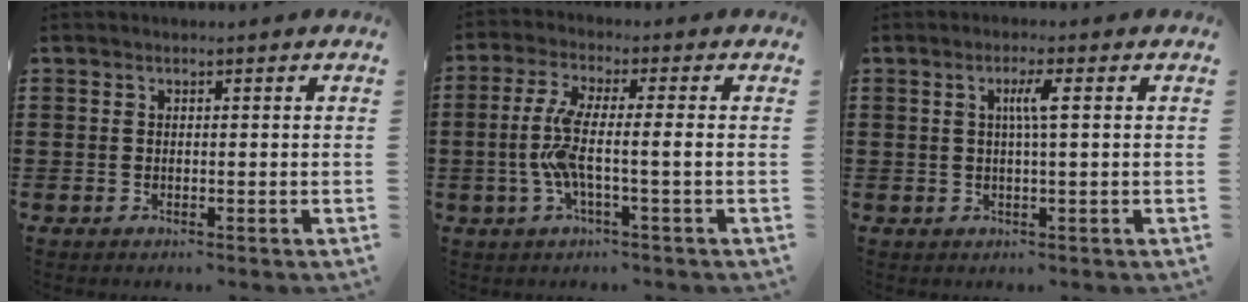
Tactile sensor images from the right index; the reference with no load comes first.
{"total": 6.5, "force": [-1.1, 0.6, 6.4], "torque": [-0.143, -0.013, -0.031]}
{"total": 3.0, "force": [0.5, -0.1, 3.0], "torque": [-0.058, -0.001, 0.004]}